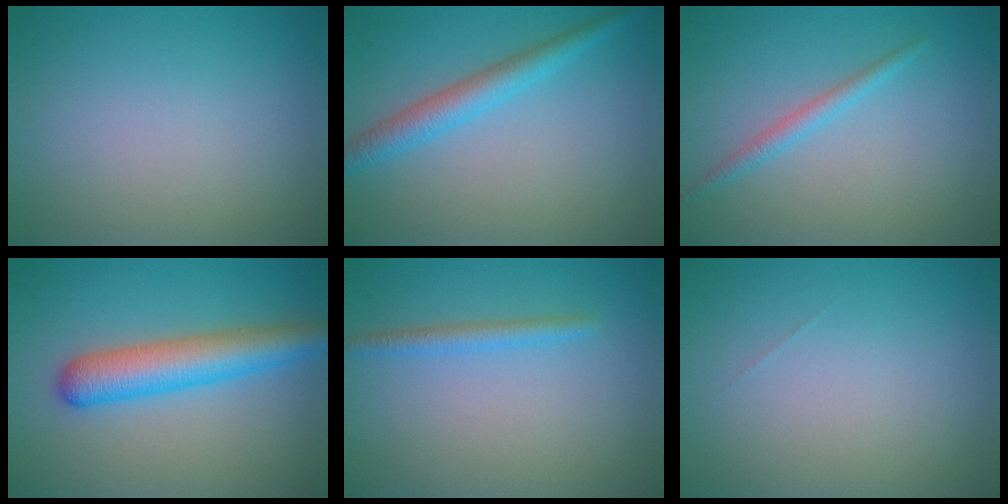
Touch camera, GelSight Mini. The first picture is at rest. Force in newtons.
{"total": 3.2, "press": 3.2, "slide": 0.1}
{"total": 1.4, "press": 1.4, "slide": 0.1}
{"total": 5.5, "press": 5.5, "slide": 0.2}
{"total": 1.7, "press": 1.7, "slide": 0.0}
{"total": 0.0}